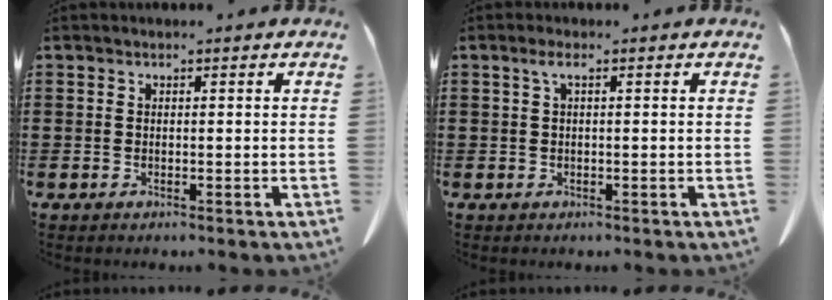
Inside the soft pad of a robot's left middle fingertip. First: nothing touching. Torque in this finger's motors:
{"motor_torque": [0.16, 0.15, -0.02, 0.01]}